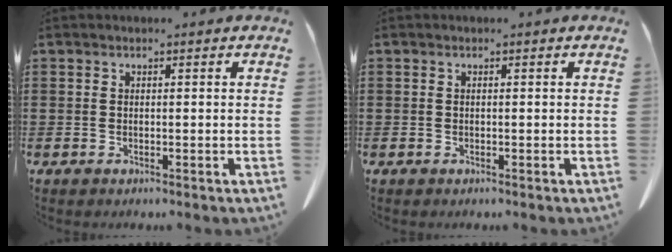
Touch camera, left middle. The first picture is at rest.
{"total": 0.0}